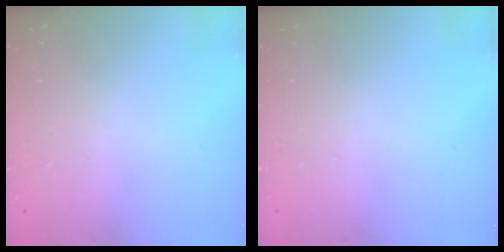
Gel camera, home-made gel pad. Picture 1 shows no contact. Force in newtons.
{"total": 0.0}